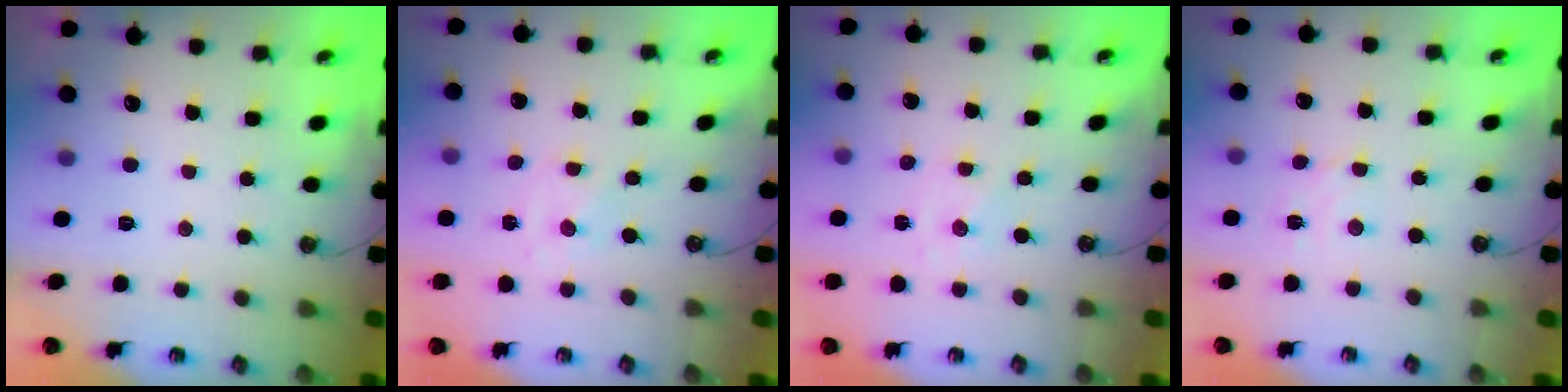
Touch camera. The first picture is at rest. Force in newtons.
{"total": 0.0}
{"total": 0.0}
{"total": 2.9, "press": 2.8, "slide": 0.6}